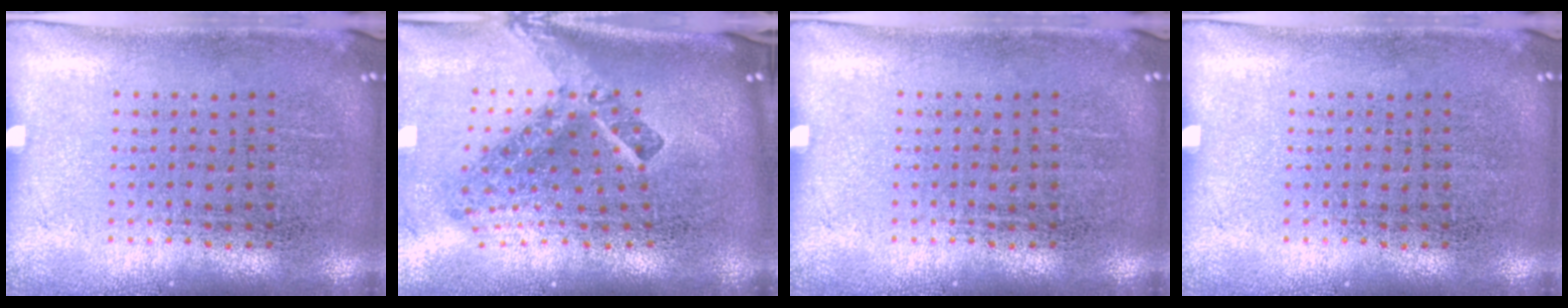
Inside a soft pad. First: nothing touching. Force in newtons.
{"total": 2.9, "press": 1.8, "slide": 2.3}
{"total": 0.0}
{"total": 0.0}